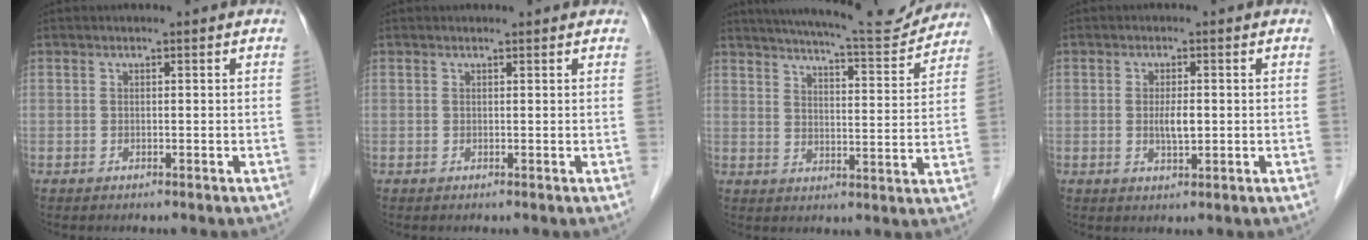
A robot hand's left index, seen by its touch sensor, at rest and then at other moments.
{"total": 1.7, "force": [1.6, 0.4, 0.3], "torque": [-0.014, 0.009, 0.017]}
{"total": 14.6, "force": [13.6, 1.3, 5.0], "torque": [-0.078, -0.009, 0.183]}
{"total": 2.8, "force": [0.0, 0.8, 2.7], "torque": [-0.052, -0.002, 0.002]}